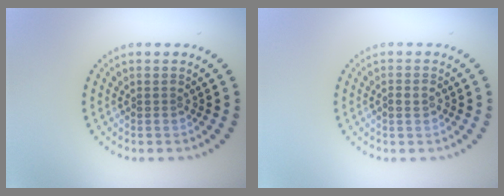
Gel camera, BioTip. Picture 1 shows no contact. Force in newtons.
{"total": 1.2, "press": 1.0, "slide": 0.5}